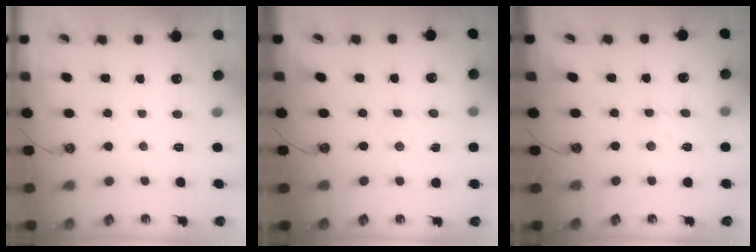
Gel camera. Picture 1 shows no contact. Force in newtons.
{"total": 3.2, "press": 3.2, "slide": 0.5}
{"total": 2.1, "press": 2.1, "slide": 0.5}